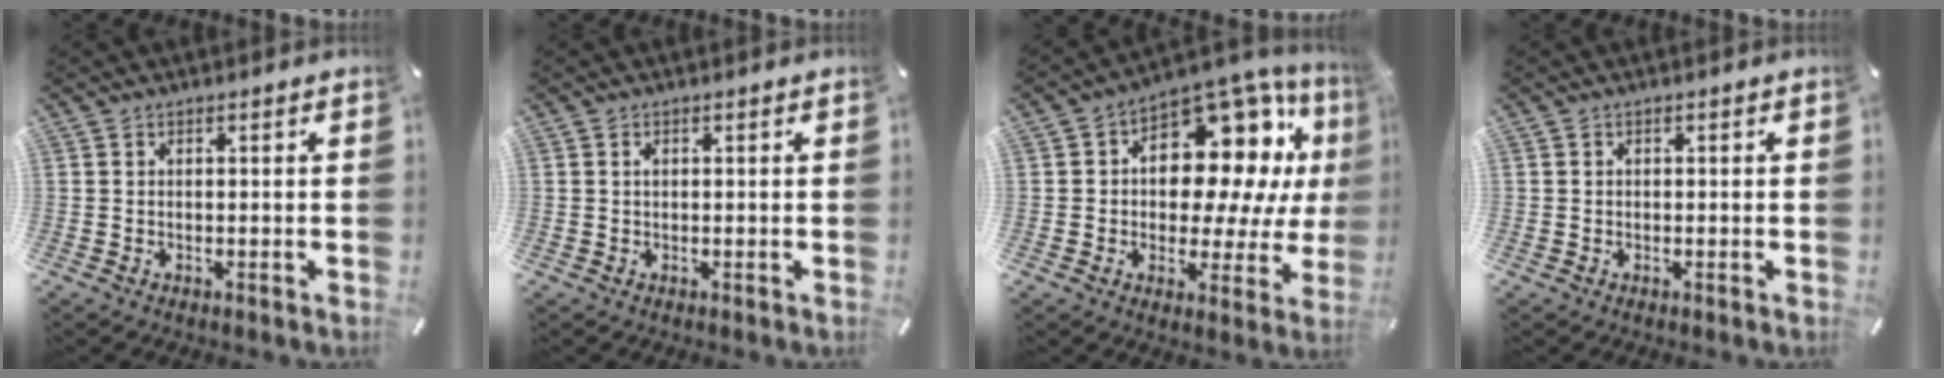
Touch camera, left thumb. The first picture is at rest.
{"total": 0.8, "force": [0.2, 0.4, 0.6], "torque": [-0.014, 0.001, 0.003]}
{"total": 17.5, "force": [6.4, 10.9, 12.1], "torque": [-0.173, -0.053, 0.108]}
{"total": 0.5, "force": [-0.1, 0.5, 0.1], "torque": [0.000, 0.006, -0.004]}